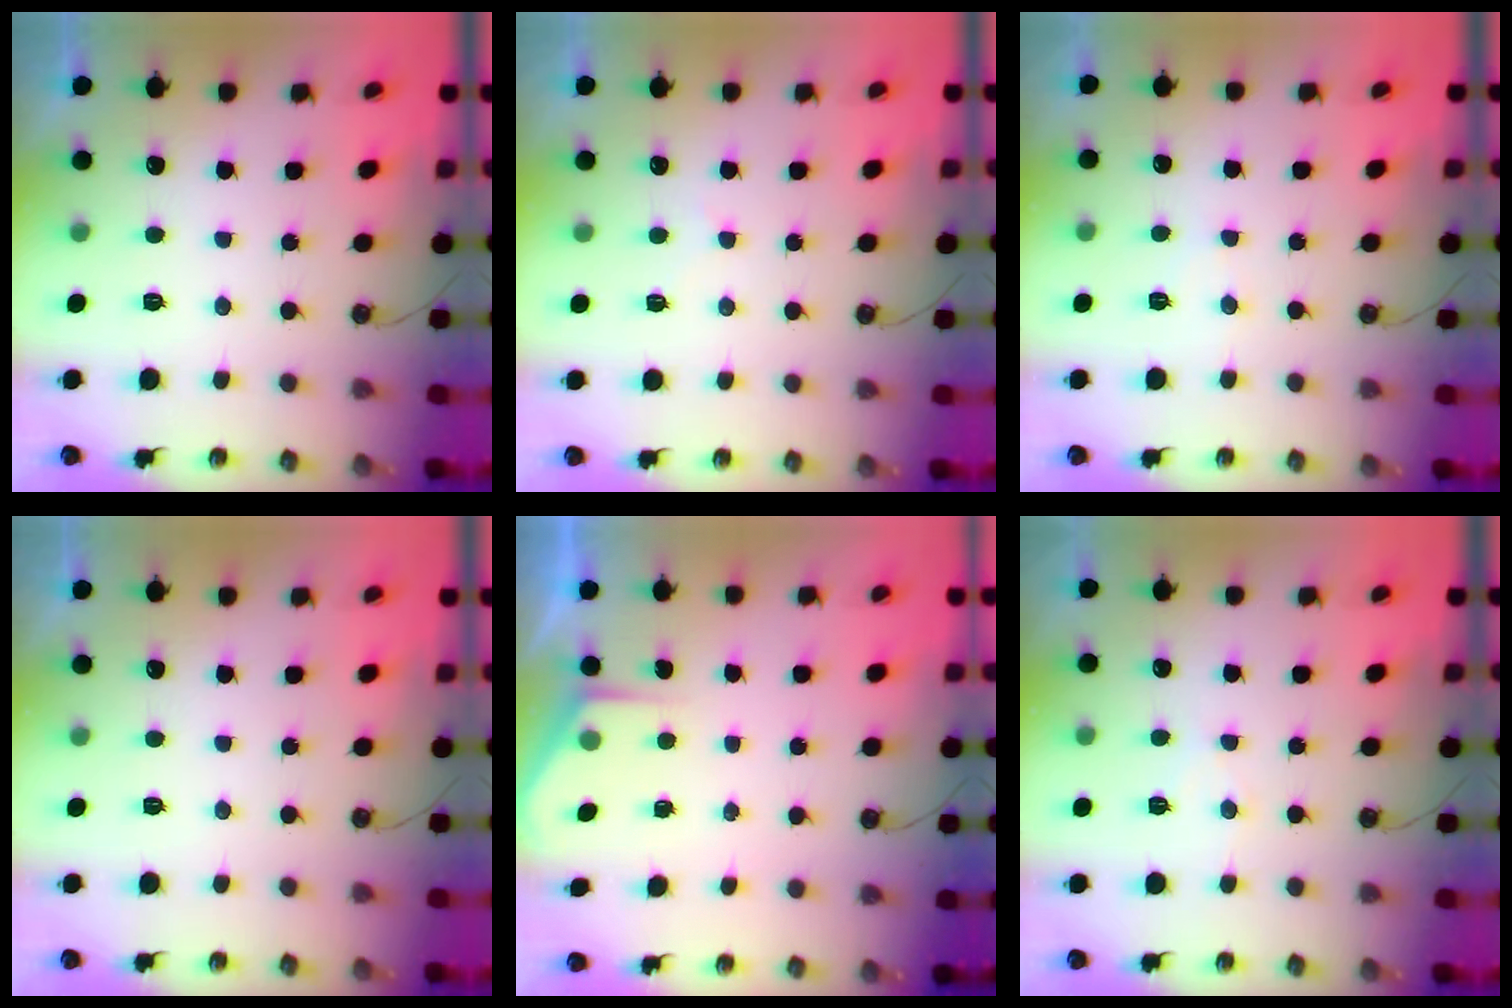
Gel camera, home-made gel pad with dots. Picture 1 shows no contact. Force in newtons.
{"total": 5.0, "press": 4.9, "slide": 0.6}
{"total": 4.8, "press": 4.8, "slide": 0.7}
{"total": 0.0}
{"total": 2.1, "press": 2.1, "slide": 0.2}
{"total": 5.4, "press": 5.3, "slide": 0.8}